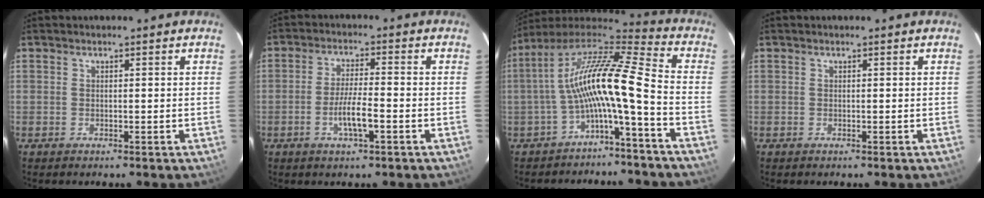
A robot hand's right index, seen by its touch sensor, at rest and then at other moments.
{"total": 6.0, "force": [-2.5, 0.8, 5.3], "torque": [-0.103, -0.003, -0.046]}
{"total": 15.0, "force": [-3.2, 1.6, 14.6], "torque": [-0.266, 0.010, -0.065]}
{"total": 0.0}